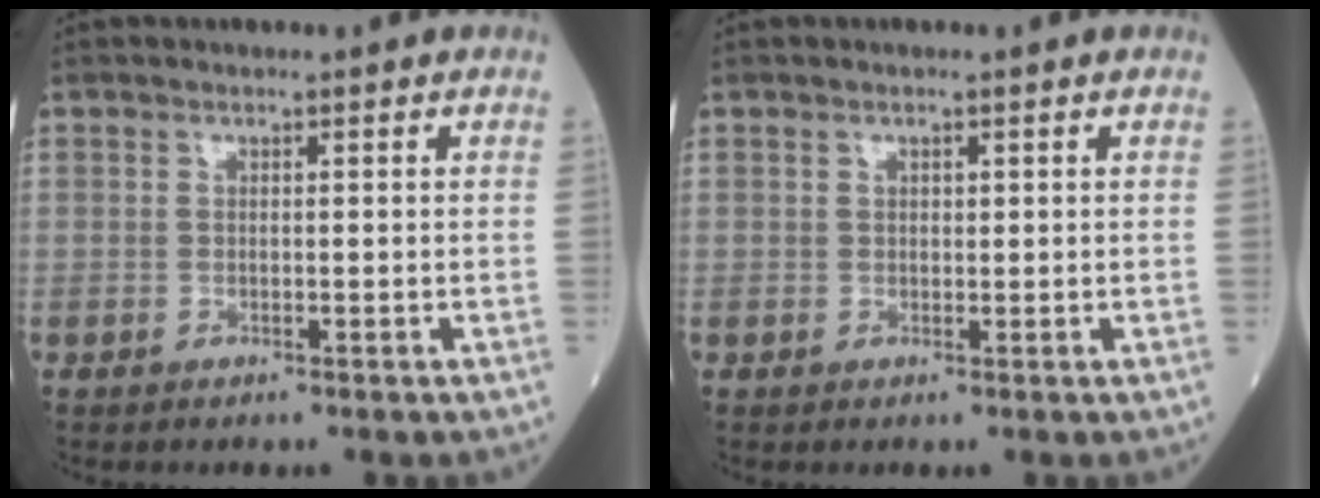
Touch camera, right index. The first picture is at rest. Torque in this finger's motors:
{"motor_torque": [-0.01, 0.00, -0.03, -0.01]}